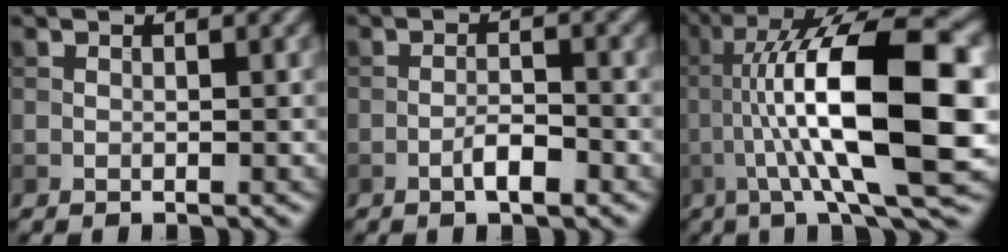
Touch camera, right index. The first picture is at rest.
{"total": 2.4, "force": [-1.3, 0.6, 1.9], "torque": [-0.034, 0.005, -0.025]}
{"total": 14.0, "force": [-0.7, 3.2, 13.6], "torque": [-0.219, 0.021, -0.014]}